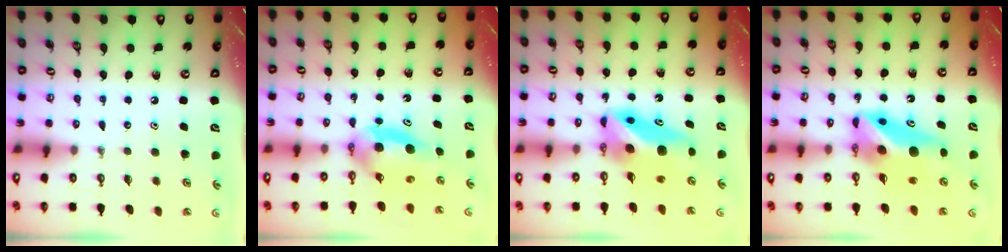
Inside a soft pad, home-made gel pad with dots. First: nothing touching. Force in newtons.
{"total": 6.1, "press": 5.5, "slide": 2.6}
{"total": 9.1, "press": 8.9, "slide": 1.6}
{"total": 12.1, "press": 11.6, "slide": 3.3}